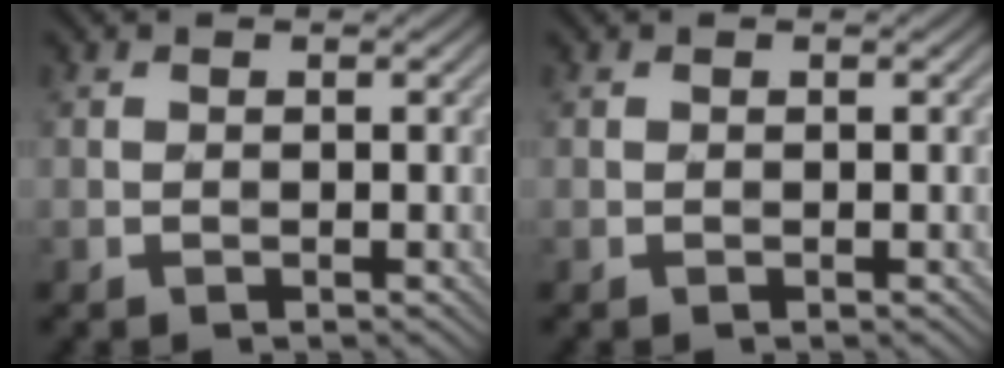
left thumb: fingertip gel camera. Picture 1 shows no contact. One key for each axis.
{"total": 0.0}